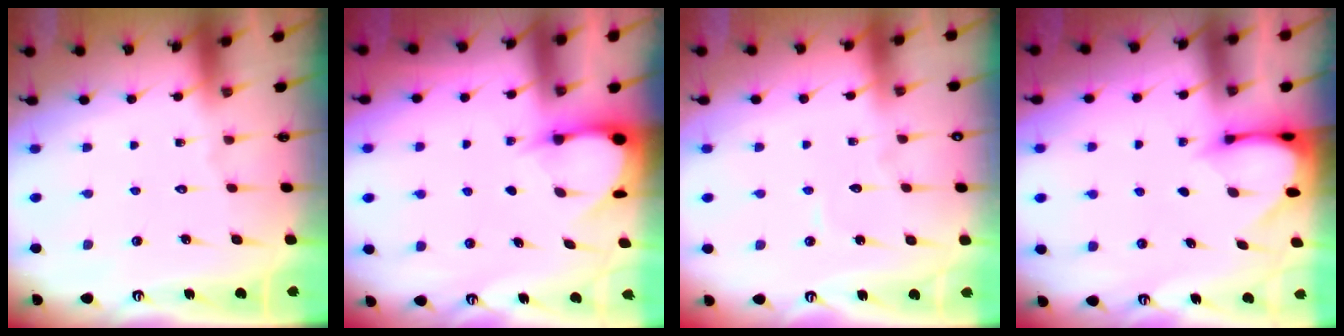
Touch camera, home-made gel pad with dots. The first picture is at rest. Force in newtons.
{"total": 3.5, "press": 3.5, "slide": 0.5}
{"total": 3.7, "press": 3.7, "slide": 0.1}
{"total": 2.9, "press": 2.9, "slide": 0.3}